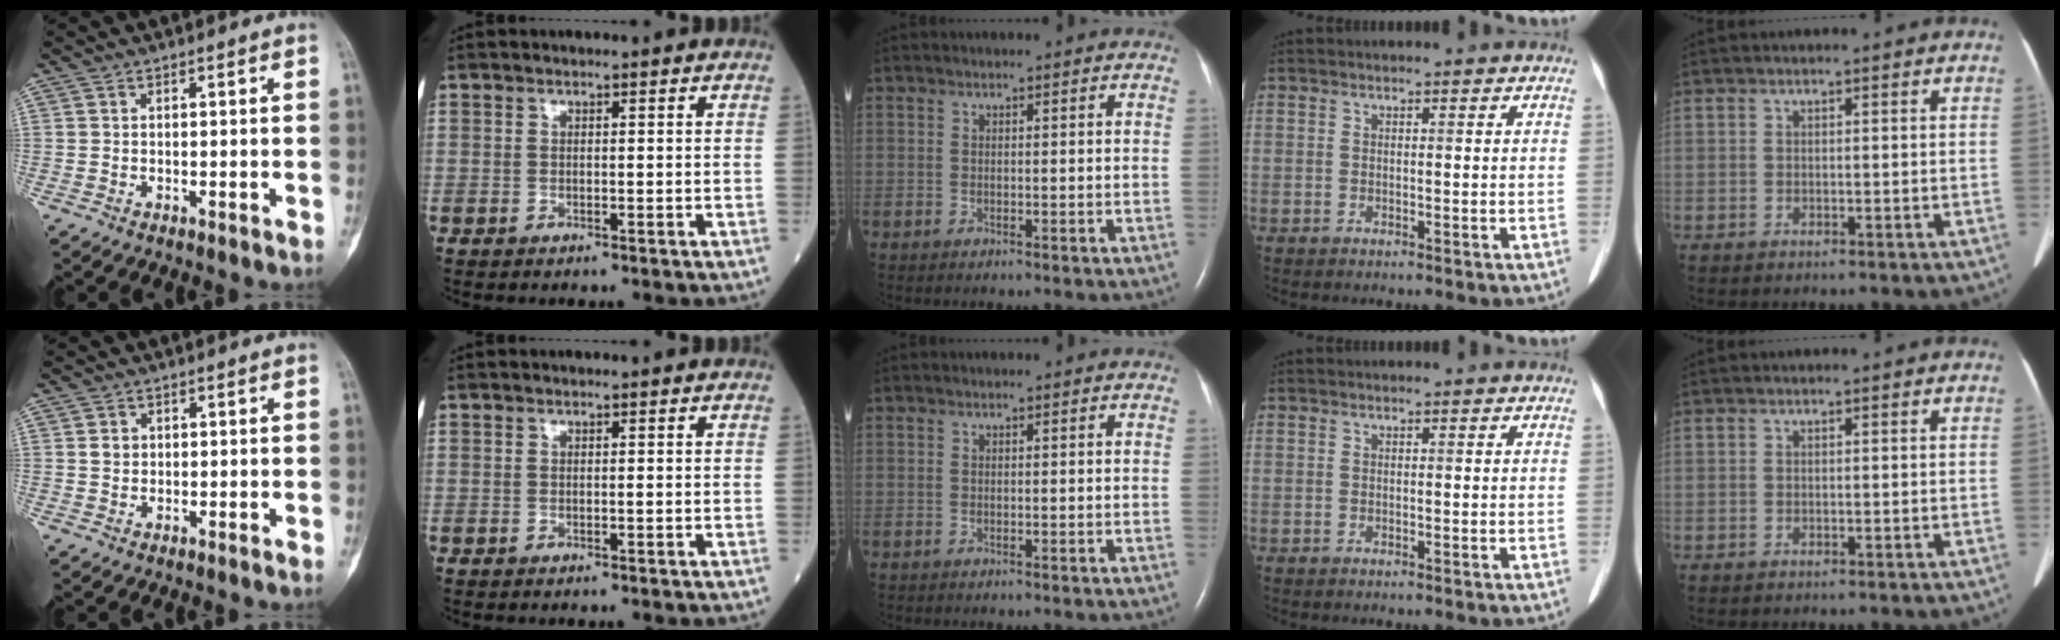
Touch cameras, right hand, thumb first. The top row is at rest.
{"thumb": {"total": 1.6, "force": [0.3, 1.4, 0.7], "torque": [-0.008, 0.002, 0.006]}}